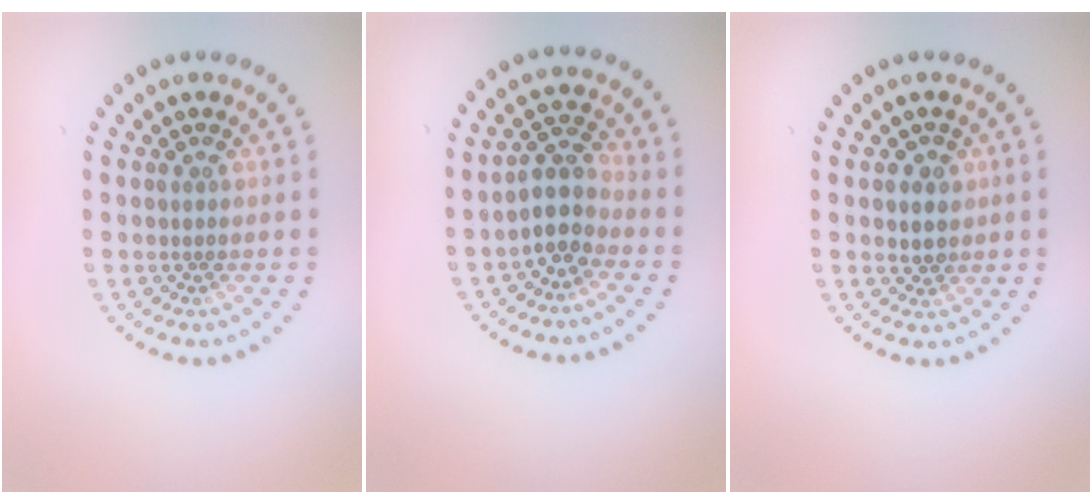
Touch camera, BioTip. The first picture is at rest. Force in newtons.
{"total": 2.9, "press": 2.4, "slide": 1.6}
{"total": 2.4, "press": 2.3, "slide": 0.8}